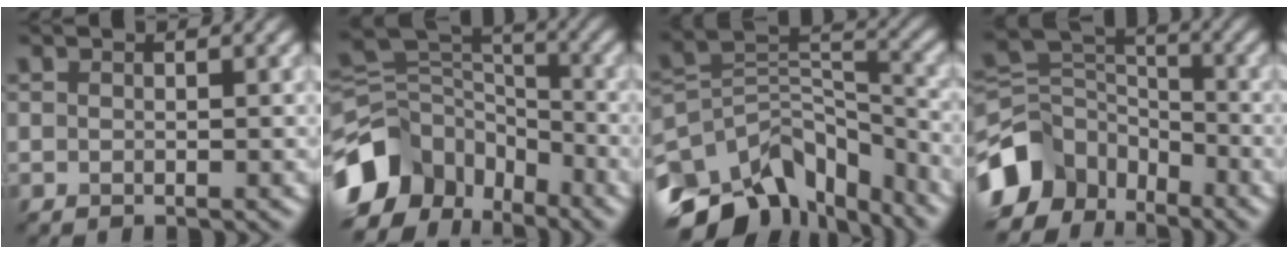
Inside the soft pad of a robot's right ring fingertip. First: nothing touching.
{"total": 10.9, "force": [-5.8, 7.6, 5.3], "torque": [-0.114, 0.007, -0.113]}
{"total": 10.6, "force": [-7.1, 6.3, 4.7], "torque": [-0.094, 0.004, -0.118]}
{"total": 9.0, "force": [-5.2, 6.2, 3.9], "torque": [-0.071, 0.005, -0.114]}